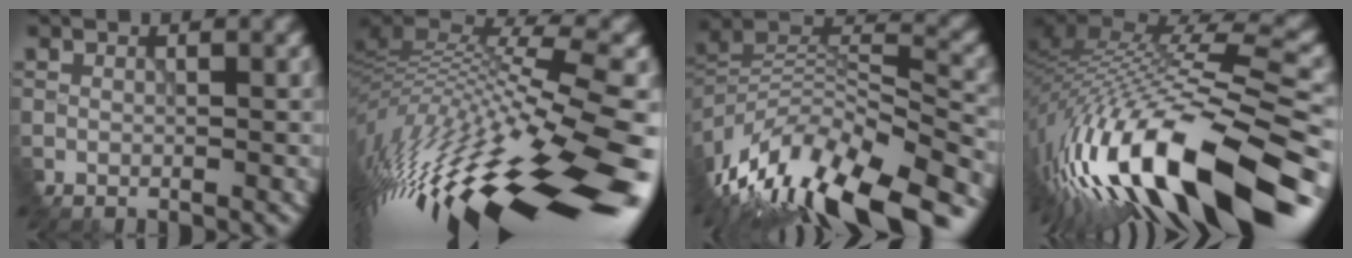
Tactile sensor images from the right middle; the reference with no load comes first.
{"total": 15.4, "force": [-2.1, 3.7, 14.8], "torque": [-0.267, -0.006, -0.033]}
{"total": 12.3, "force": [-7.4, 4.5, 8.7], "torque": [-0.203, 0.009, -0.124]}
{"total": 15.7, "force": [-7.6, 3.6, 13.3], "torque": [-0.253, 0.006, -0.133]}